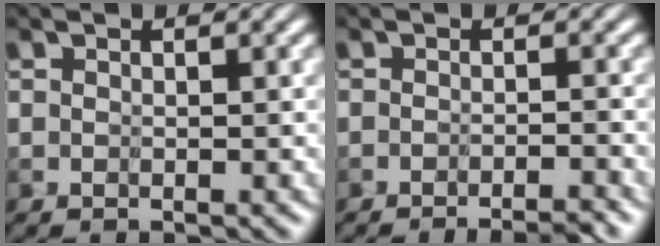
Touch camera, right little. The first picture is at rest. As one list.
[{"total": 4.0, "force": [-3.8, -1.0, 0.1], "torque": [0.014, -0.004, -0.057]}]